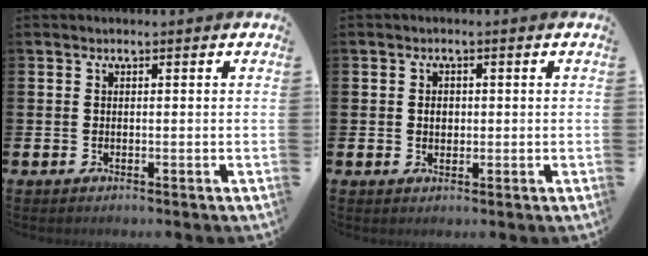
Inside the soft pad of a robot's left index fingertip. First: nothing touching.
{"total": 1.8, "force": [0.2, 1.4, 1.1], "torque": [-0.006, 0.002, -0.002]}